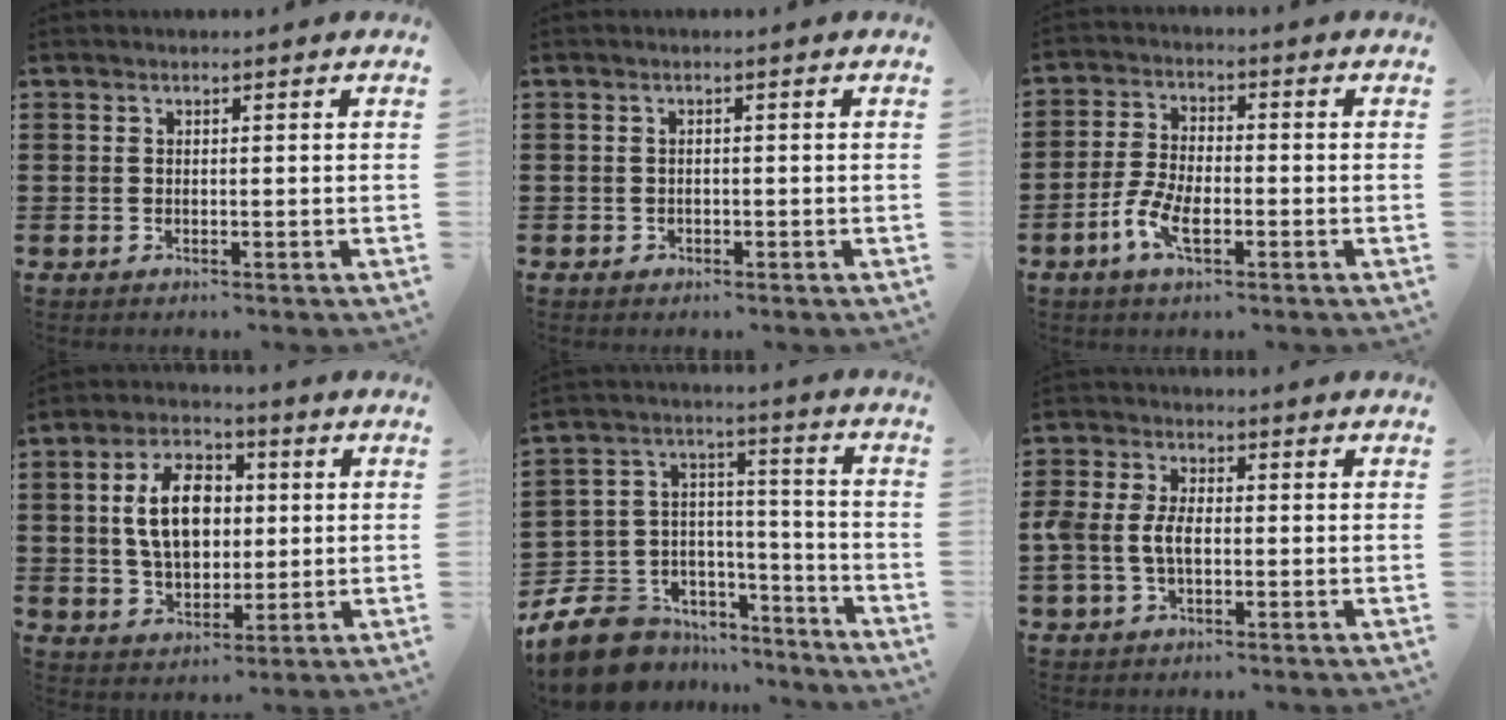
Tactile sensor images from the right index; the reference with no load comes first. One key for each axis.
{"total": 0.9, "fx": -0.6, "fy": 0.6, "fz": 0.2, "tx": -0.006, "ty": 0.001, "tz": -0.013}
{"total": 6.1, "fx": -2.7, "fy": 2.4, "fz": 4.9, "tx": -0.123, "ty": -0.008, "tz": -0.057}
{"total": 10.3, "fx": 0.9, "fy": 6.4, "fz": 7.9, "tx": -0.156, "ty": 0.013, "tz": 0.011}
{"total": 9.6, "fx": -7.3, "fy": 5.9, "fz": 1.8, "tx": -0.072, "ty": 0.003, "tz": -0.137}
{"total": 5.0, "fx": -0.8, "fy": 3.0, "fz": 3.9, "tx": -0.102, "ty": -0.003, "tz": -0.023}